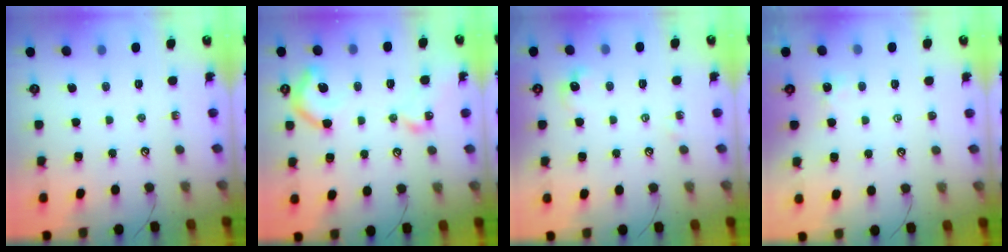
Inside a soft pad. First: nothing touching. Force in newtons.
{"total": 11.3, "press": 11.2, "slide": 1.0}
{"total": 4.6, "press": 4.6, "slide": 0.7}
{"total": 0.6, "press": 0.5, "slide": 0.3}